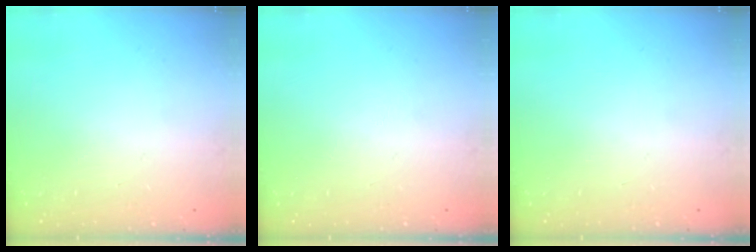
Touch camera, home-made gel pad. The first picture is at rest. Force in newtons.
{"total": 0.0}
{"total": 0.0}